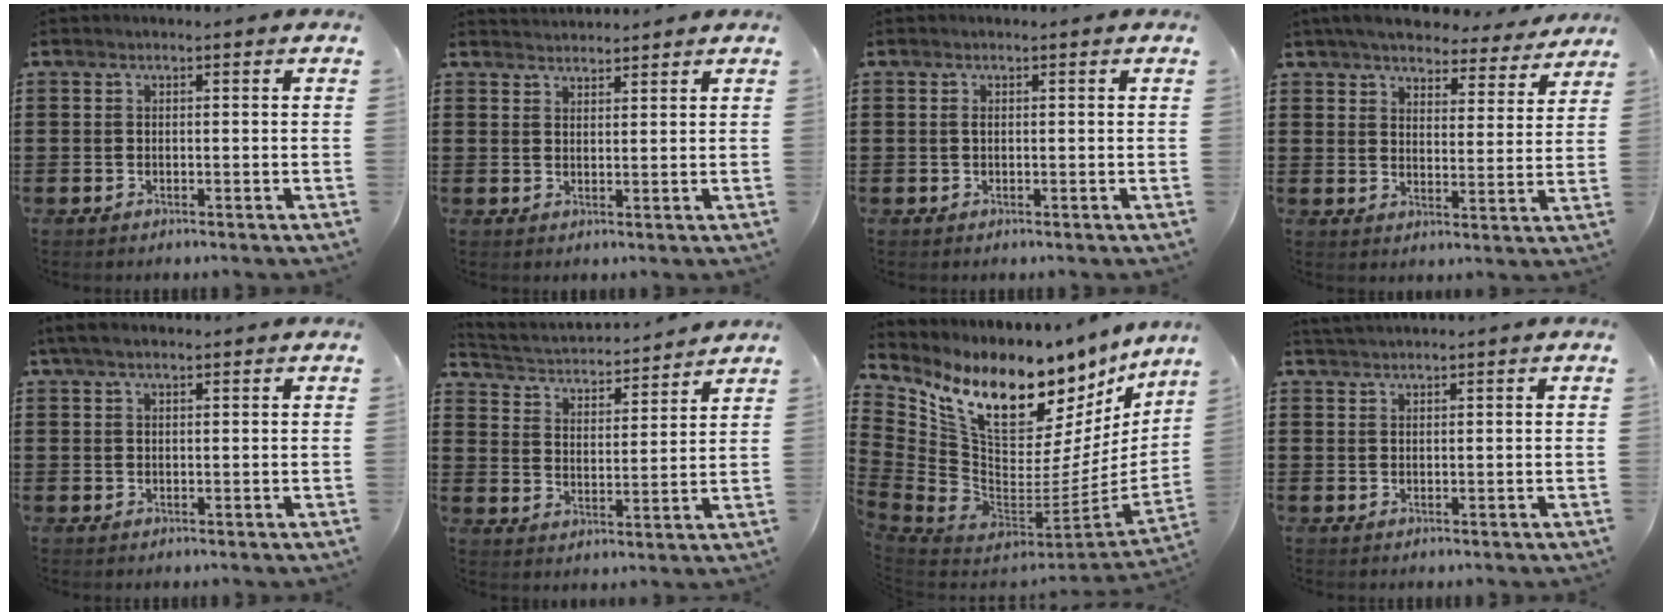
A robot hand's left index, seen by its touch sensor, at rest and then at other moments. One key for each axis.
{"total": 2.0, "fx": 2.0, "fy": 0.0, "fz": -0.3, "tx": 0.002, "ty": -0.002, "tz": 0.039}
{"total": 0.6, "fx": 0.2, "fy": 0.2, "fz": 0.5, "tx": -0.012, "ty": -0.001, "tz": 0.004}
{"total": 5.7, "fx": 5.5, "fy": 0.9, "fz": 1.3, "tx": -0.051, "ty": -0.027, "tz": 0.097}
{"total": 2.3, "fx": 1.5, "fy": 0.8, "fz": 1.6, "tx": -0.034, "ty": 0.004, "tz": 0.028}
{"total": 2.8, "fx": 2.8, "fy": 0.3, "fz": 0.2, "tx": -0.025, "ty": -0.029, "tz": 0.039}
{"total": 13.0, "fx": 8.5, "fy": 5.8, "fz": 8.0, "tx": -0.163, "ty": -0.075, "tz": 0.144}
{"total": 1.6, "fx": 1.6, "fy": 0.0, "fz": 0.3, "tx": -0.008, "ty": 0.001, "tz": 0.031}